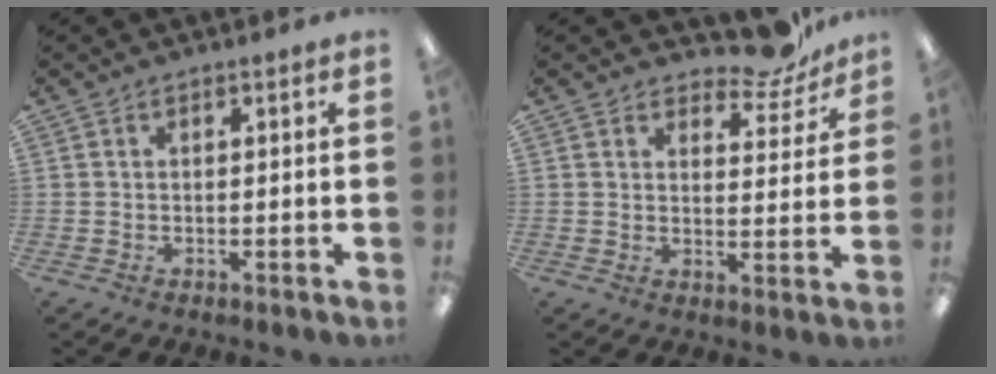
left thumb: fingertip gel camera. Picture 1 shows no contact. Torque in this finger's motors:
{"motor_torque": [-0.14, -0.11, -0.60, 0.04, 0.00]}